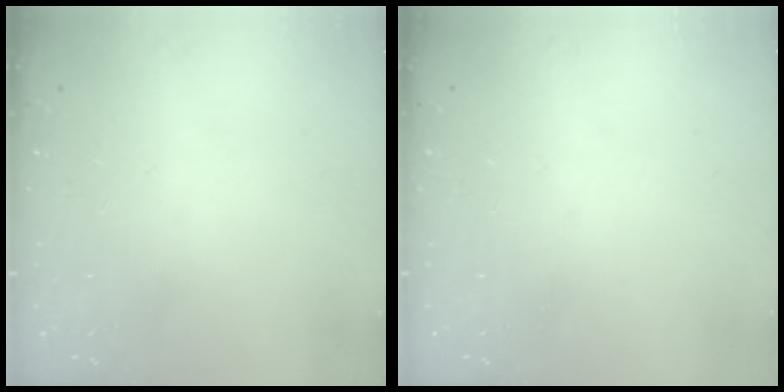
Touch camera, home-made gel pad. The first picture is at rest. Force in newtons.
{"total": 0.0}